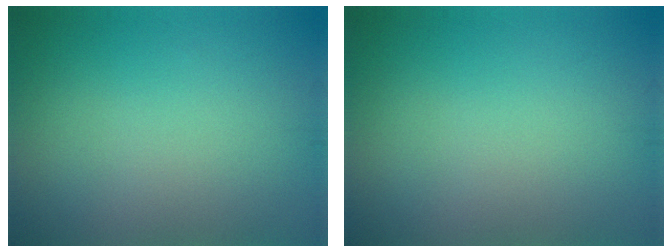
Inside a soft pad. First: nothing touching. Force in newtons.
{"total": 0.0}